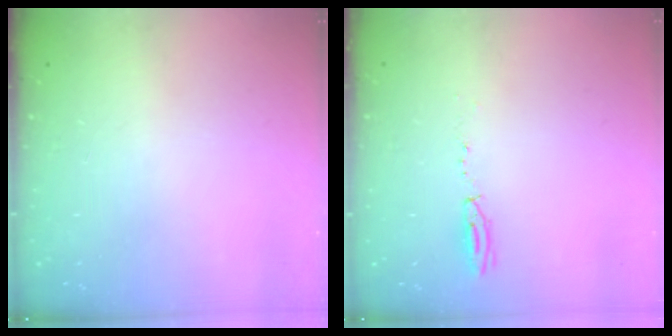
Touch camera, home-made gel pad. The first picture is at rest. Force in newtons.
{"total": 3.8, "press": 3.7, "slide": 0.9}